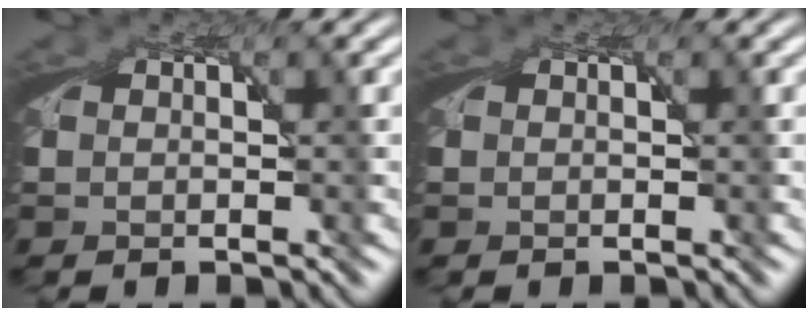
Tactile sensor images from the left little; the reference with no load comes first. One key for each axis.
{"total": 0.0}